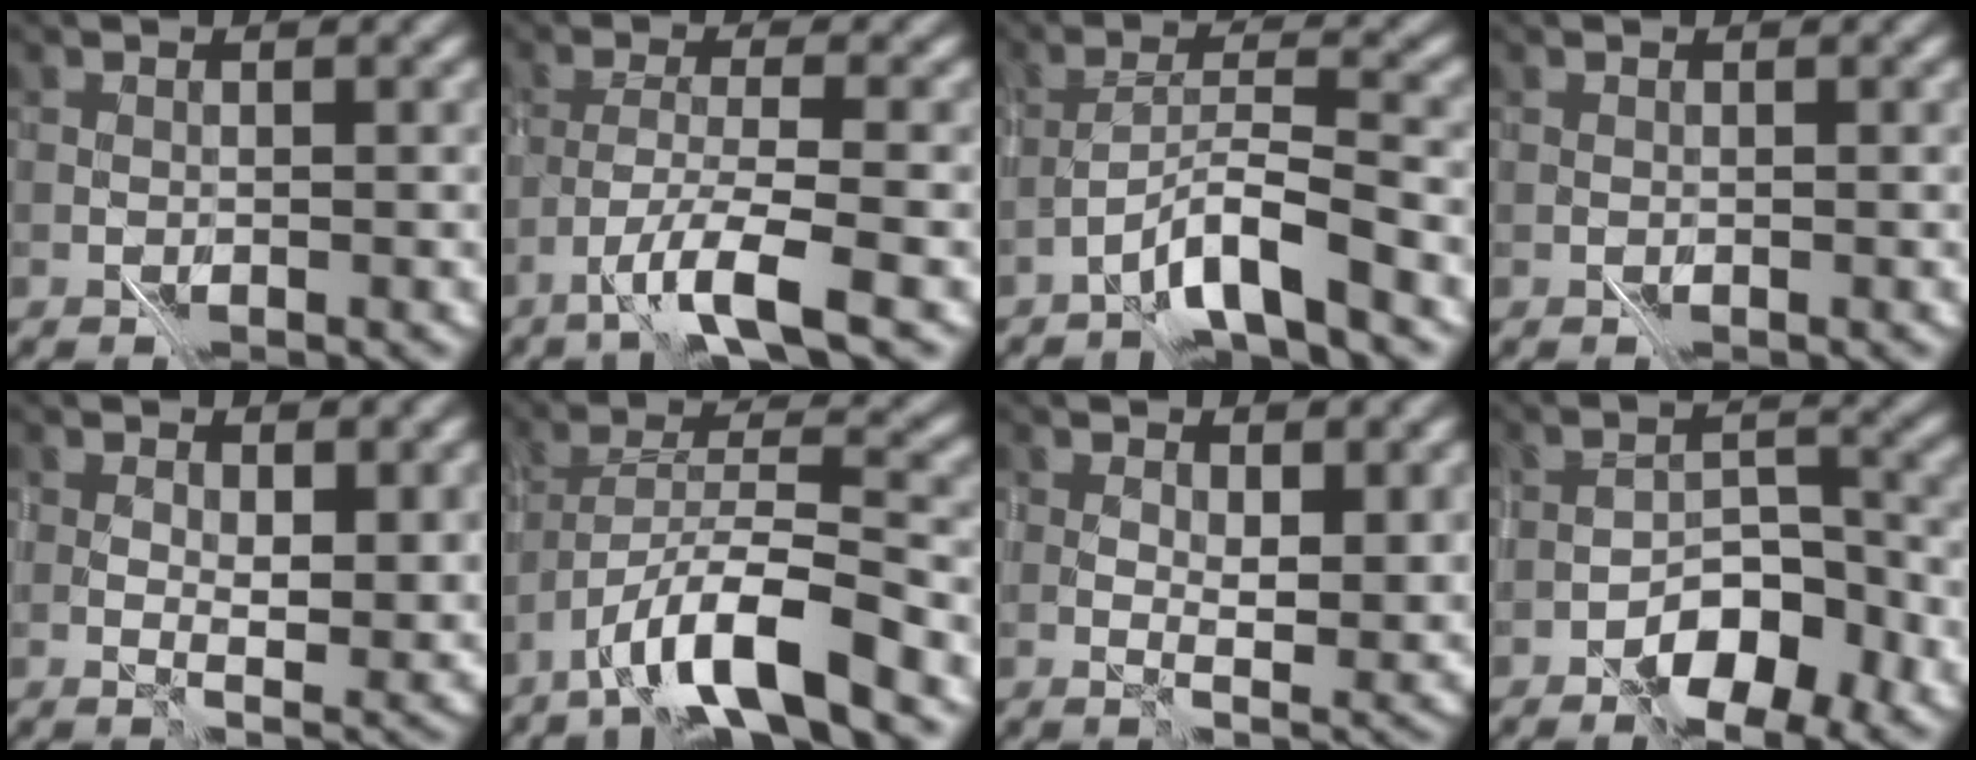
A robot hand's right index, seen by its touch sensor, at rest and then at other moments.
{"total": 3.8, "force": [-2.3, -0.4, 3.0], "torque": [-0.051, 0.008, -0.057]}
{"total": 4.5, "force": [-3.2, -0.1, 3.1], "torque": [-0.050, 0.015, -0.066]}
{"total": 0.0}
{"total": 3.0, "force": [1.9, 1.1, 2.0], "torque": [-0.029, -0.007, 0.036]}
{"total": 6.8, "force": [-4.6, 0.8, 5.0], "torque": [-0.084, 0.013, -0.083]}
{"total": 3.4, "force": [2.1, 1.3, 2.3], "torque": [-0.033, -0.007, 0.039]}
{"total": 4.8, "force": [-2.8, 2.2, 3.3], "torque": [-0.035, 0.014, -0.046]}